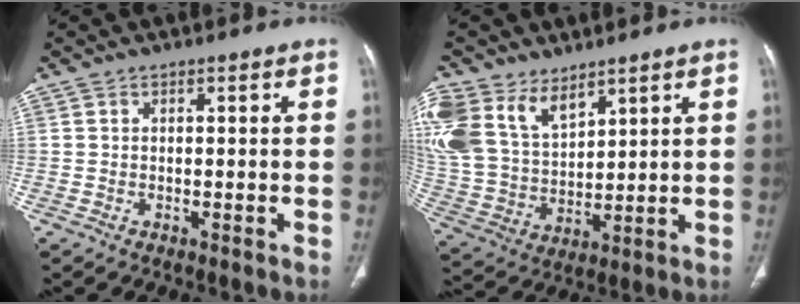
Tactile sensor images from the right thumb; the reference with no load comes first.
{"total": 19.0, "force": [10.6, 12.0, 10.2], "torque": [-0.231, -0.011, 0.225]}